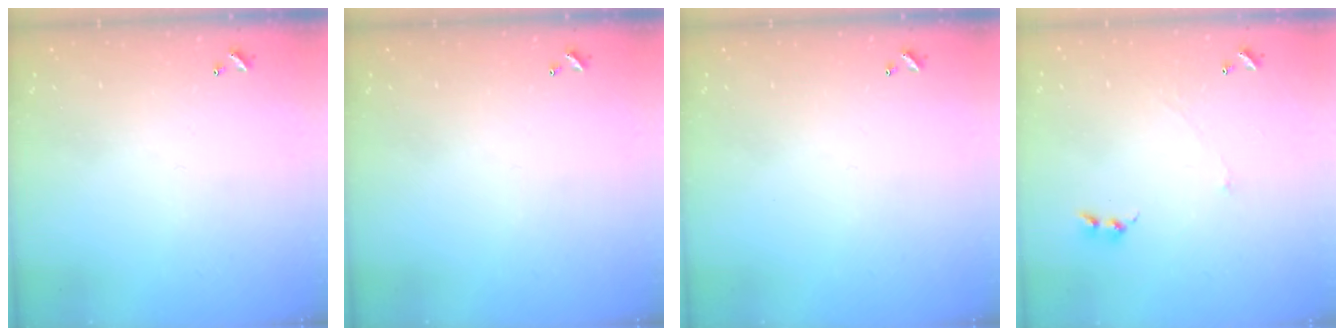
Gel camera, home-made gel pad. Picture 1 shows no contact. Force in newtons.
{"total": 0.0}
{"total": 0.0}
{"total": 1.1, "press": 0.9, "slide": 0.6}